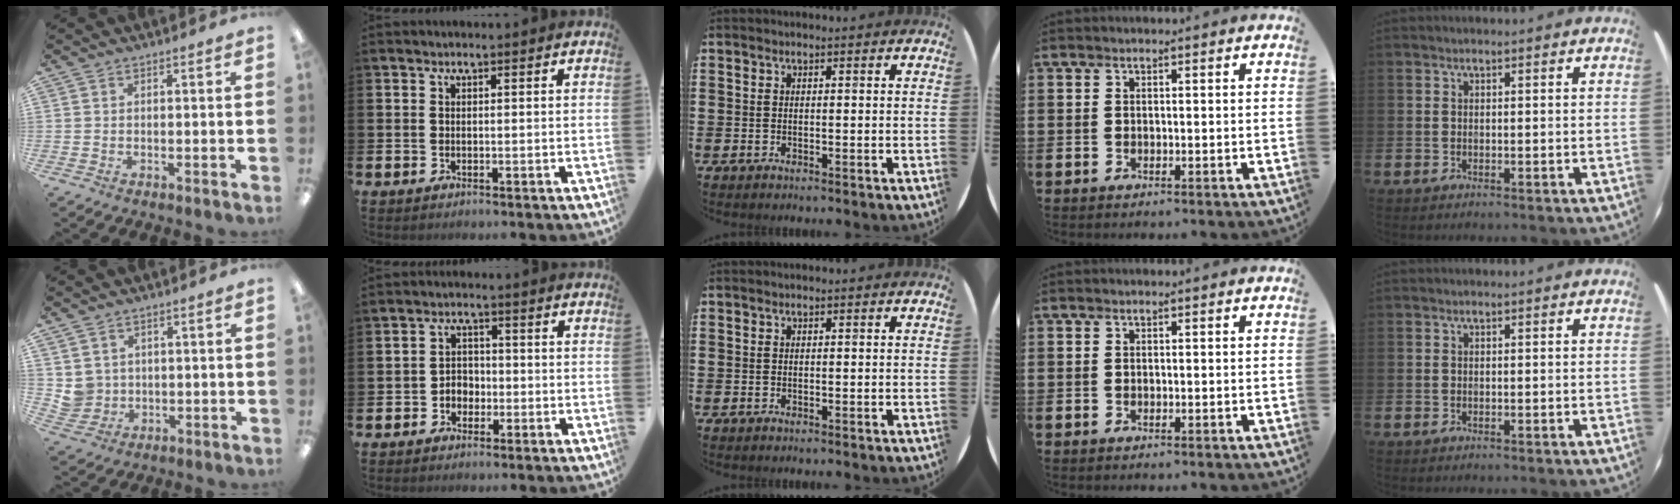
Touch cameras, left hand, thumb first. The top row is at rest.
{"thumb": {"total": 4.4, "force": [1.9, 4.0, -0.1], "torque": [-0.010, -0.006, 0.038]}, "index": {"total": 2.8, "force": [-1.4, 2.2, 0.9], "torque": [-0.021, 0.009, -0.032]}}